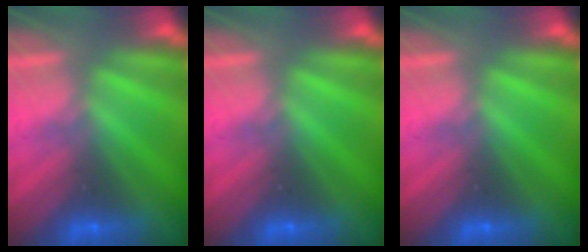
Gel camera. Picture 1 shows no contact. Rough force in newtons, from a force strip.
{"total": 0.0}
{"total": 0.0}